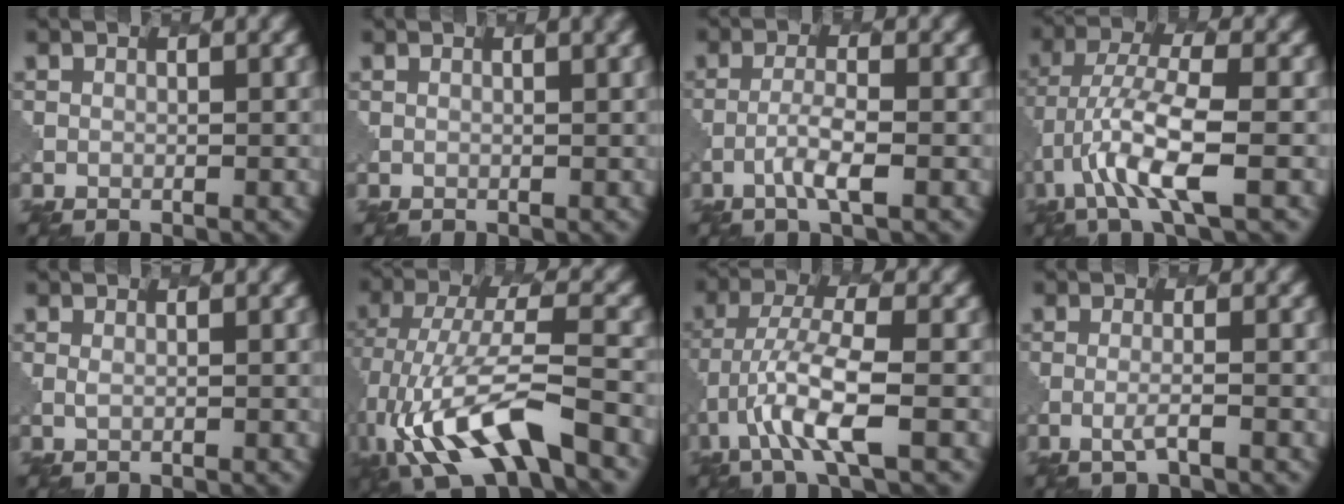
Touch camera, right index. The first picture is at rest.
{"total": 1.4, "force": [0.5, 0.5, 1.1], "torque": [-0.008, -0.002, 0.007]}
{"total": 2.4, "force": [-1.0, 0.3, 2.1], "torque": [-0.044, 0.006, -0.025]}
{"total": 6.7, "force": [-2.4, 1.7, 6.1], "torque": [-0.121, 0.005, -0.052]}
{"total": 0.5, "force": [0.3, 0.2, 0.4], "torque": [-0.005, -0.003, 0.005]}
{"total": 10.7, "force": [-4.5, 3.3, 9.1], "torque": [-0.180, 0.006, -0.081]}
{"total": 6.0, "force": [-2.3, 1.4, 5.4], "torque": [-0.107, 0.004, -0.050]}
{"total": 1.4, "force": [-0.5, 0.3, 1.2], "torque": [-0.022, 0.001, -0.014]}